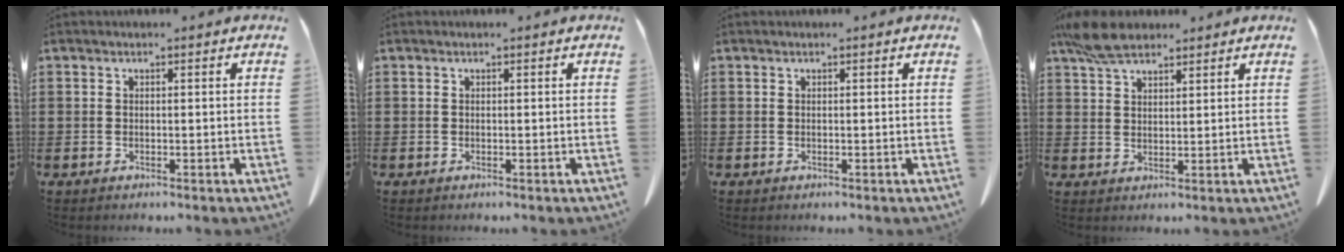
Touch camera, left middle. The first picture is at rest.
{"total": 0.0}
{"total": 0.0}
{"total": 6.2, "force": [4.9, 2.2, 3.1], "torque": [-0.075, -0.003, 0.092]}